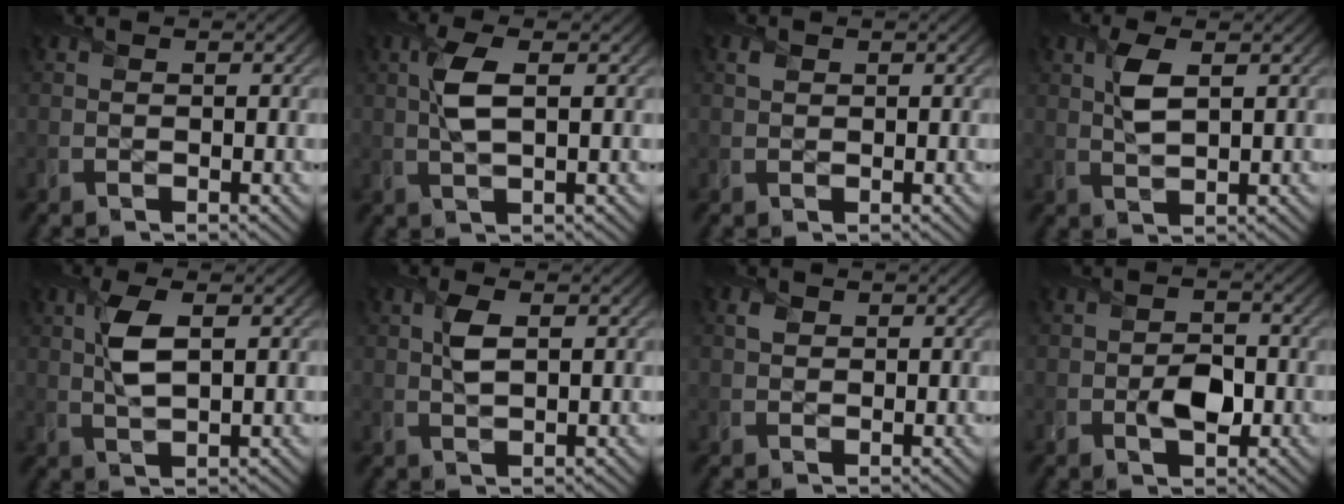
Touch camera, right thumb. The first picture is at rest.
{"total": 4.4, "force": [0.9, 1.5, 4.1], "torque": [-0.098, 0.004, 0.018]}
{"total": 0.9, "force": [0.6, 0.7, 0.2], "torque": [-0.003, -0.001, 0.012]}
{"total": 3.7, "force": [1.3, 1.5, 3.1], "torque": [-0.072, 0.001, 0.028]}
{"total": 4.6, "force": [1.2, 1.7, 4.1], "torque": [-0.097, 0.002, 0.024]}
{"total": 2.9, "force": [0.8, 1.2, 2.4], "torque": [-0.056, 0.002, 0.017]}
{"total": 1.3, "force": [0.7, 1.0, 0.4], "torque": [-0.007, 0.000, 0.012]}
{"total": 3.5, "force": [-1.0, 2.3, 2.5], "torque": [-0.039, -0.006, -0.016]}